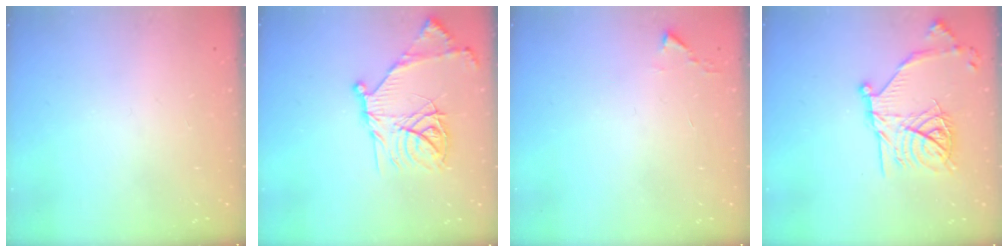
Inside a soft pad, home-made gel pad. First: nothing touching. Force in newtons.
{"total": 19.2, "press": 19.1, "slide": 1.7}
{"total": 2.4, "press": 2.4, "slide": 0.3}
{"total": 19.4, "press": 19.3, "slide": 1.5}